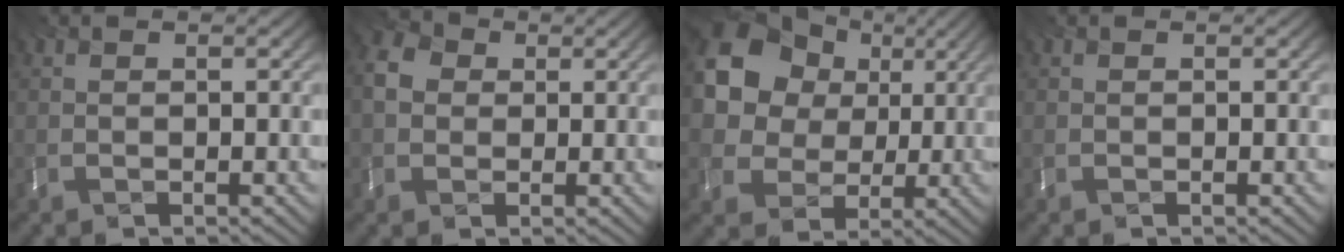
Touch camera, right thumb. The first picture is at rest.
{"total": 3.5, "force": [-0.4, 3.2, 1.5], "torque": [-0.042, 0.002, -0.018]}
{"total": 12.1, "force": [2.9, 10.1, 6.0], "torque": [-0.144, 0.012, 0.033]}
{"total": 0.0}